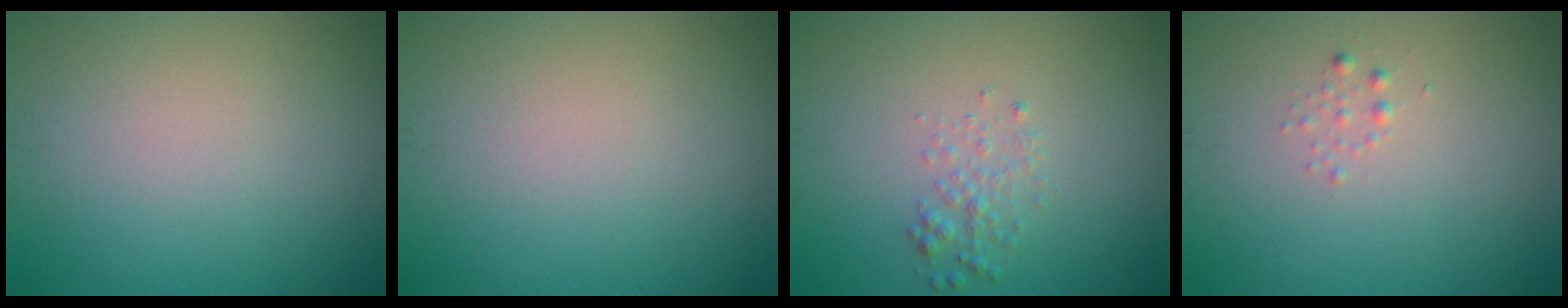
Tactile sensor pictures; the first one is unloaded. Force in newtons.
{"total": 0.0}
{"total": 1.4, "press": 1.4, "slide": 0.0}
{"total": 0.6, "press": 0.6, "slide": 0.1}